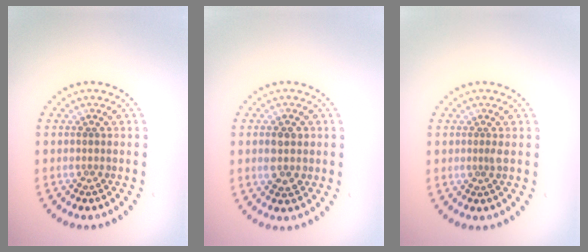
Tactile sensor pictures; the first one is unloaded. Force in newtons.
{"total": 2.9, "press": 2.9, "slide": 0.2}
{"total": 0.6, "press": 0.4, "slide": 0.5}